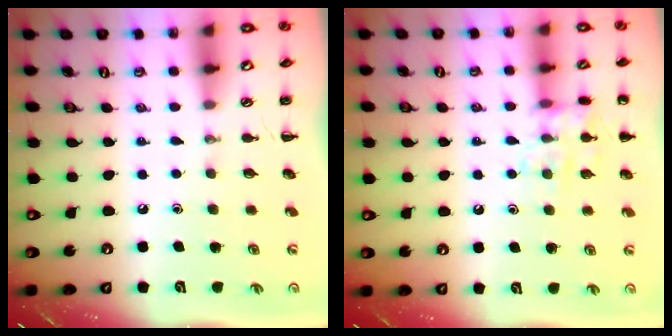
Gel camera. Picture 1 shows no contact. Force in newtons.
{"total": 11.6, "press": 11.5, "slide": 0.7}